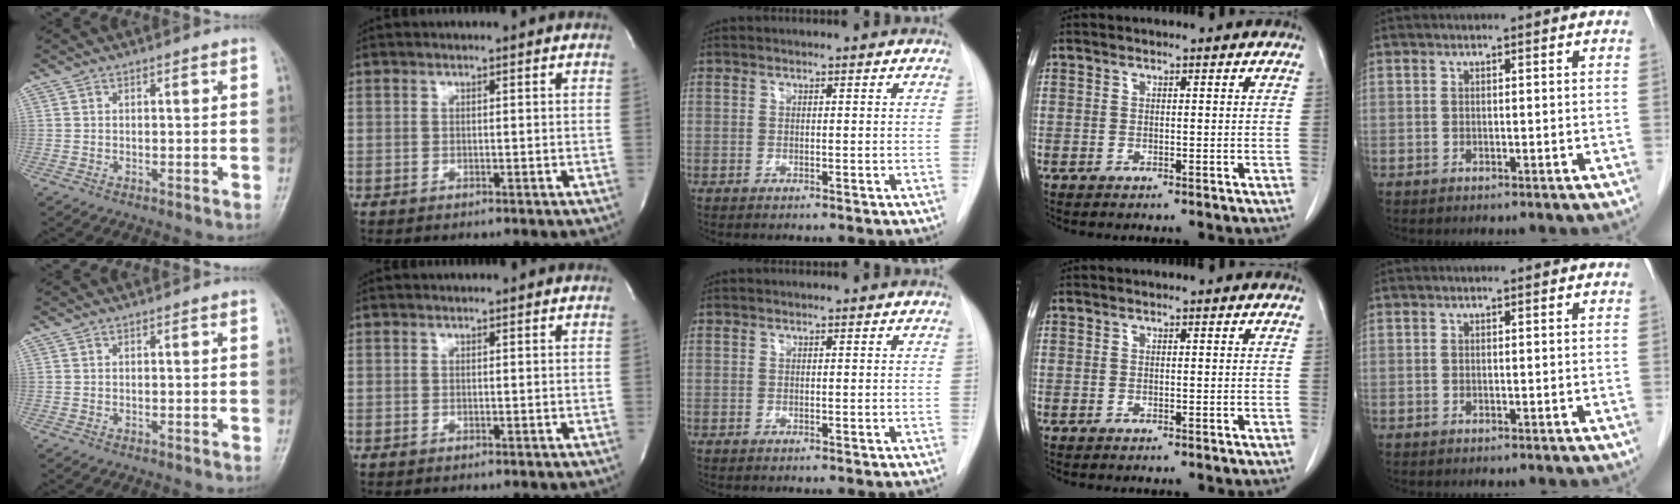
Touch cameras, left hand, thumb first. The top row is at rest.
{}